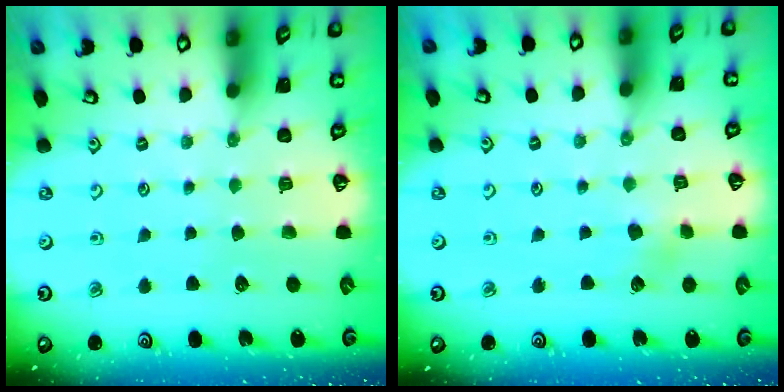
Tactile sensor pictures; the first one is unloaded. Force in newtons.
{"total": 3.4, "press": 3.4, "slide": 0.4}